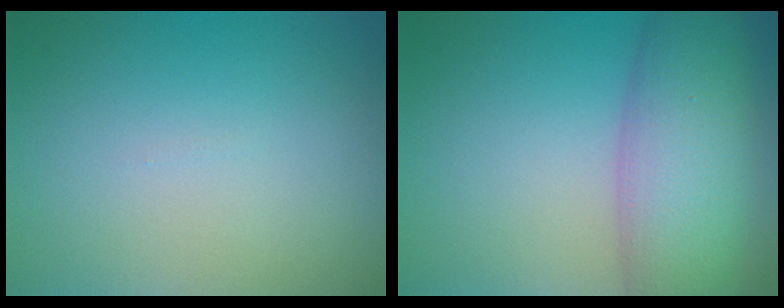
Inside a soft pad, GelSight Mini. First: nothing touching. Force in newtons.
{"total": 8.0, "press": 8.0, "slide": 0.2}